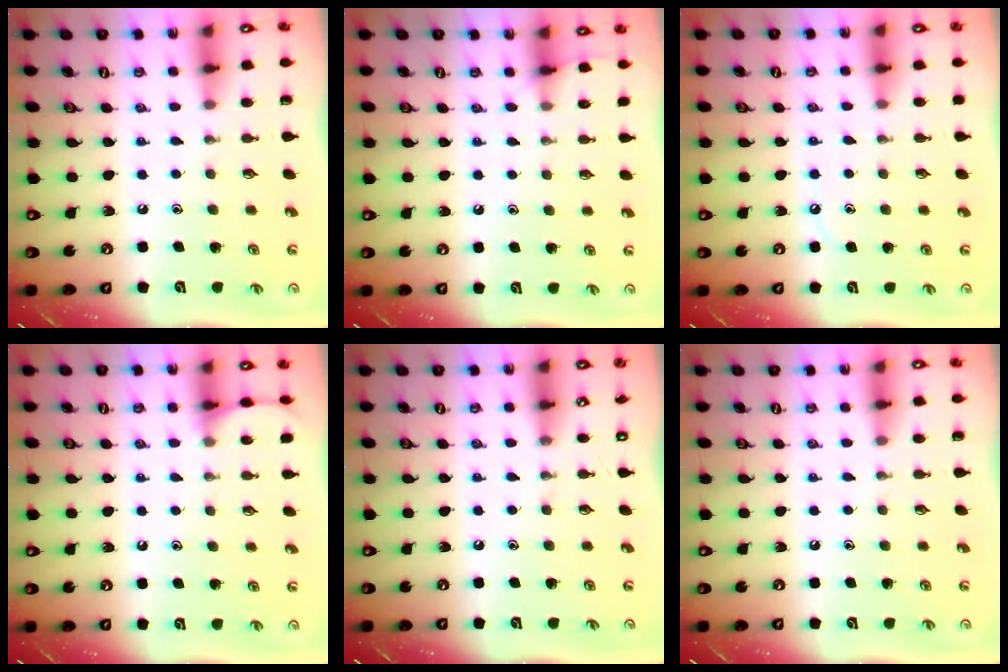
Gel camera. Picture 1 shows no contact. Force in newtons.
{"total": 4.8, "press": 4.8, "slide": 0.6}
{"total": 4.7, "press": 4.7, "slide": 0.6}
{"total": 5.1, "press": 5.0, "slide": 0.7}
{"total": 0.0}
{"total": 0.0}